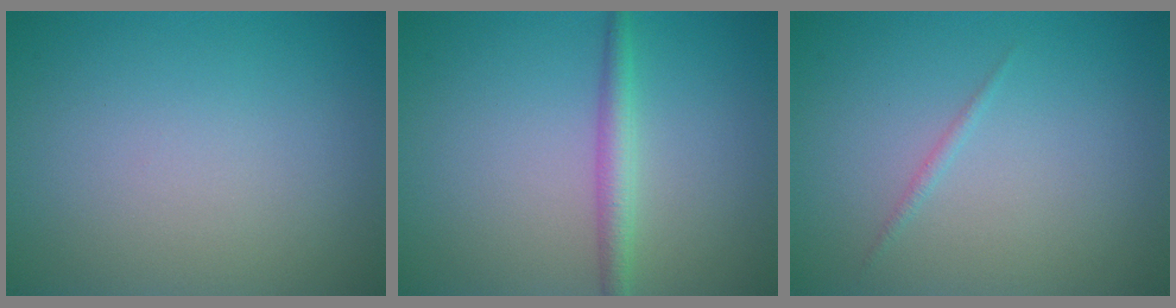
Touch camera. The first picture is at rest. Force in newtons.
{"total": 2.1, "press": 2.1, "slide": 0.0}
{"total": 0.5, "press": 0.5, "slide": 0.0}